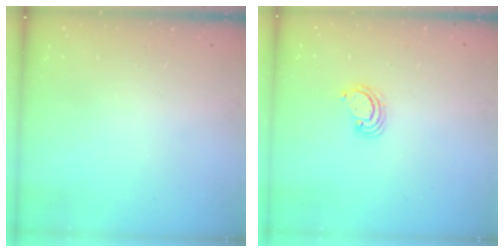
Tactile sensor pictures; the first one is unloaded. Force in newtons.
{"total": 2.4, "press": 2.4, "slide": 0.2}